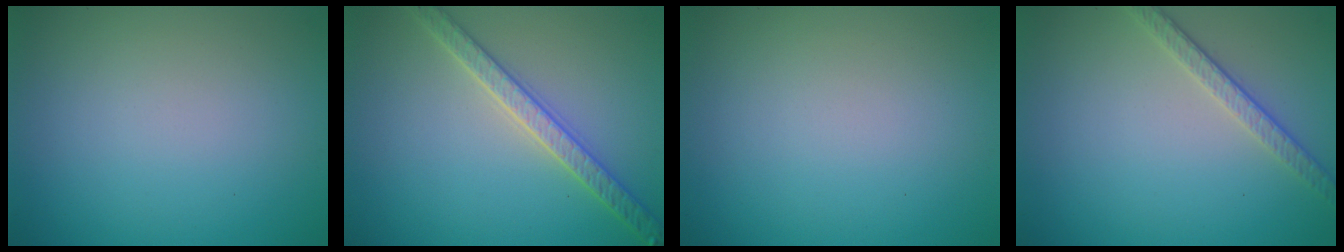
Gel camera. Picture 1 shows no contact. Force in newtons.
{"total": 3.3, "press": 3.2, "slide": 0.6}
{"total": 0.0}
{"total": 2.5, "press": 2.2, "slide": 1.2}